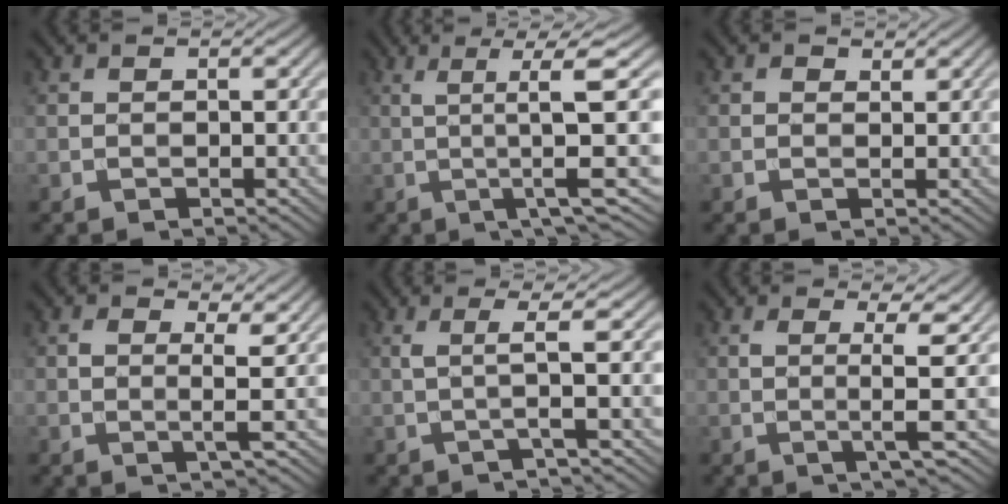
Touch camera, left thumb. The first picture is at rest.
{"total": 8.9, "force": [0.1, 0.4, 8.9], "torque": [-0.152, 0.017, 0.007]}
{"total": 1.0, "force": [0.7, 0.6, 0.4], "torque": [-0.008, 0.000, 0.010]}
{"total": 2.9, "force": [0.5, 0.5, 2.8], "torque": [-0.058, -0.001, 0.009]}
{"total": 3.2, "force": [0.3, 0.0, 3.2], "torque": [-0.062, 0.007, -0.006]}
{"total": 4.1, "force": [0.3, 0.1, 4.1], "torque": [-0.084, 0.006, 0.001]}